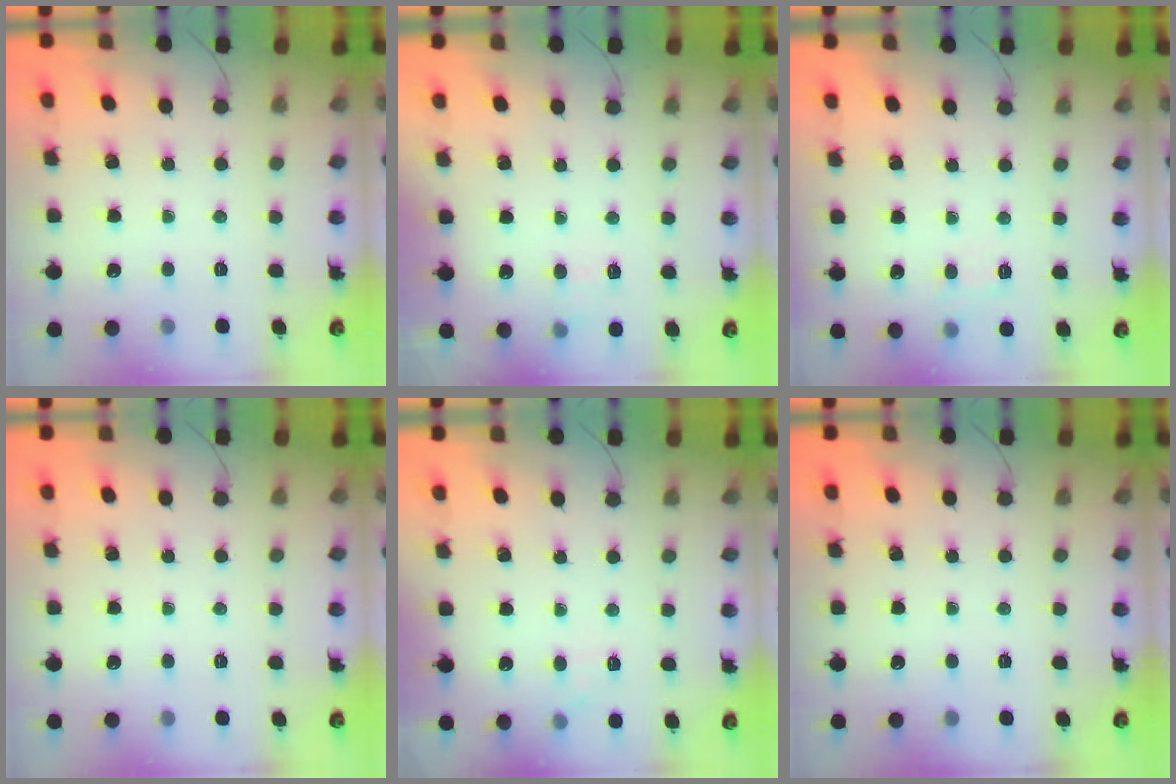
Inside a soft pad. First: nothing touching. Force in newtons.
{"total": 6.2, "press": 5.9, "slide": 1.8}
{"total": 6.6, "press": 6.3, "slide": 2.0}
{"total": 0.0}
{"total": 4.6, "press": 4.4, "slide": 1.3}
{"total": 0.0}